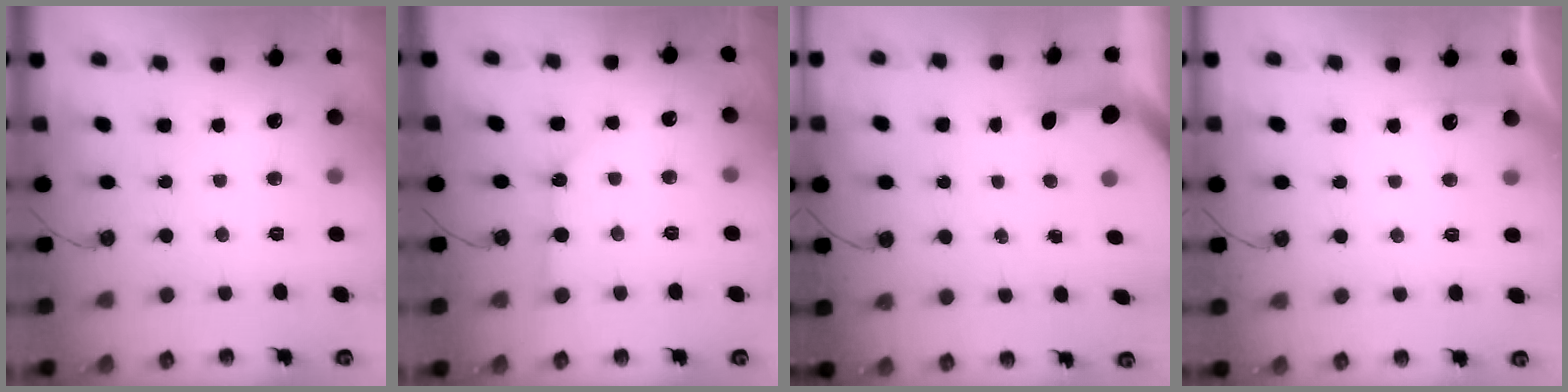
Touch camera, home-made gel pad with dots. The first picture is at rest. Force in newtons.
{"total": 2.5, "press": 2.5, "slide": 0.3}
{"total": 3.3, "press": 3.2, "slide": 0.3}
{"total": 2.6, "press": 2.6, "slide": 0.5}